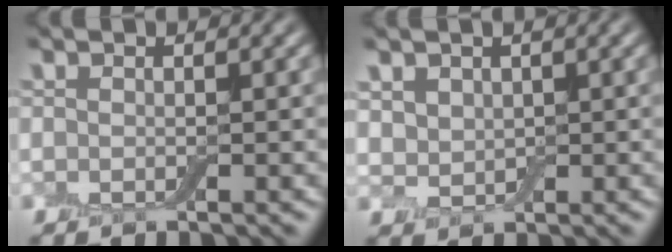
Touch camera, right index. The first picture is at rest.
{"total": 2.1, "force": [1.1, 1.6, 0.7], "torque": [-0.016, 0.004, 0.016]}